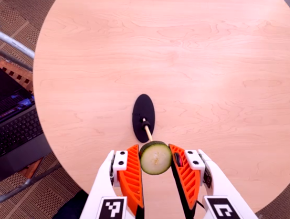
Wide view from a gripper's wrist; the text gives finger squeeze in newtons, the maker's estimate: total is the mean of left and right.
{"total": 8.2, "left": 7.8, "right": 8.5}